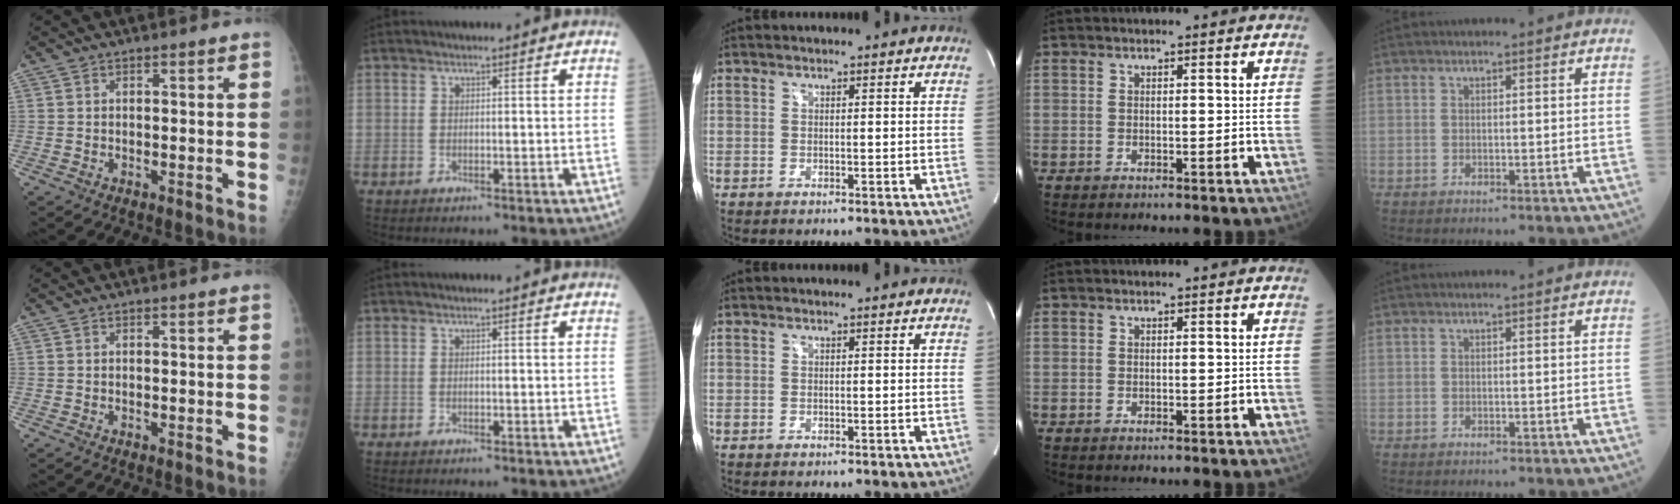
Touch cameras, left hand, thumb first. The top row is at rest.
{}